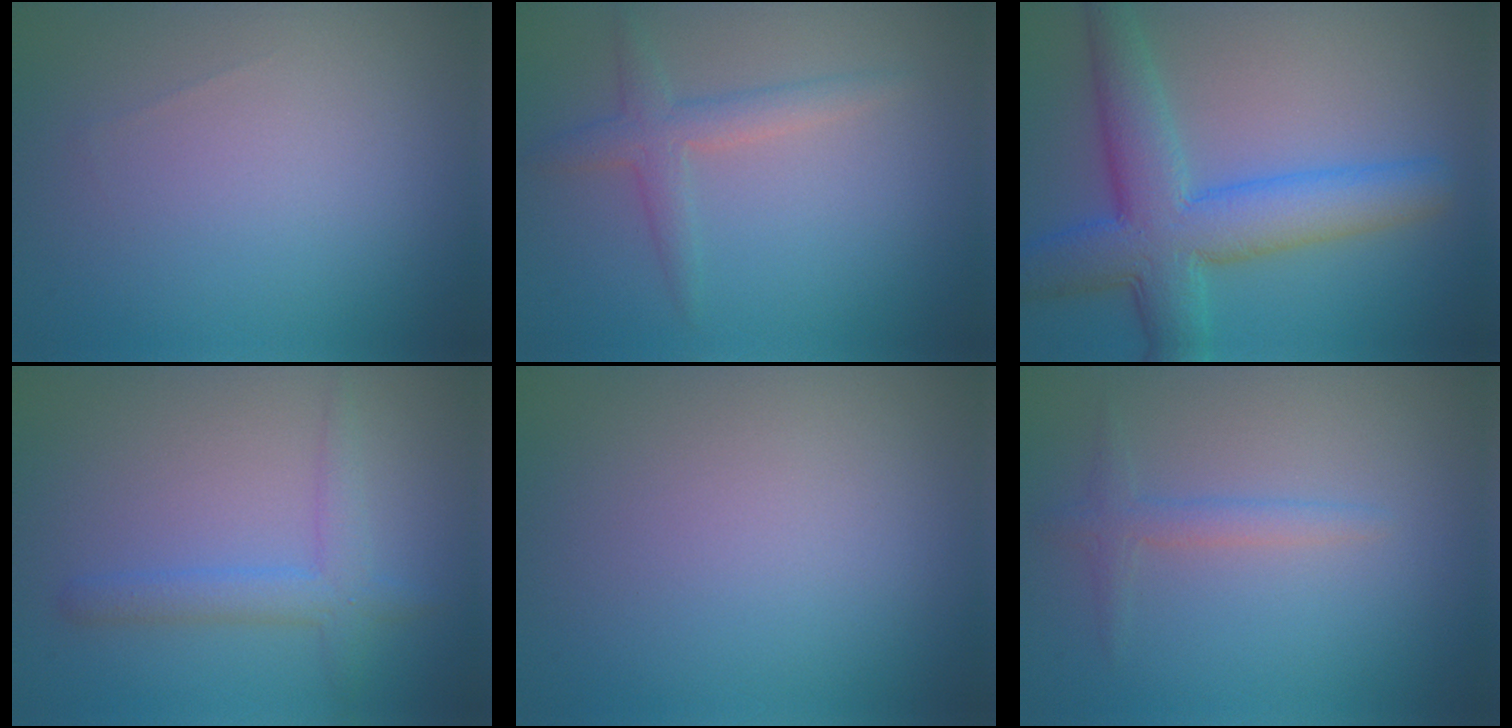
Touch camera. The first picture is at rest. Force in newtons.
{"total": 2.5, "press": 2.5, "slide": 0.1}
{"total": 8.2, "press": 8.2, "slide": 0.2}
{"total": 2.7, "press": 2.7, "slide": 0.2}
{"total": 0.0}
{"total": 1.7, "press": 1.7, "slide": 0.1}